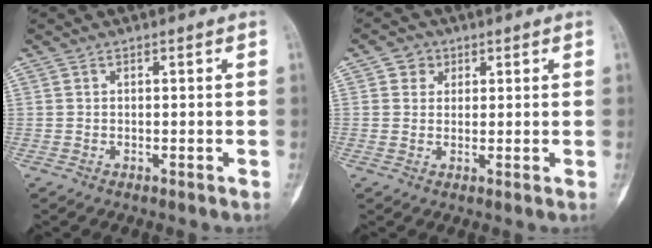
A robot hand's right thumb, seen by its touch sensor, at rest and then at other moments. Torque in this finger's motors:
{"motor_torque": [0.00, 0.31, -0.02, -0.08, 0.01]}